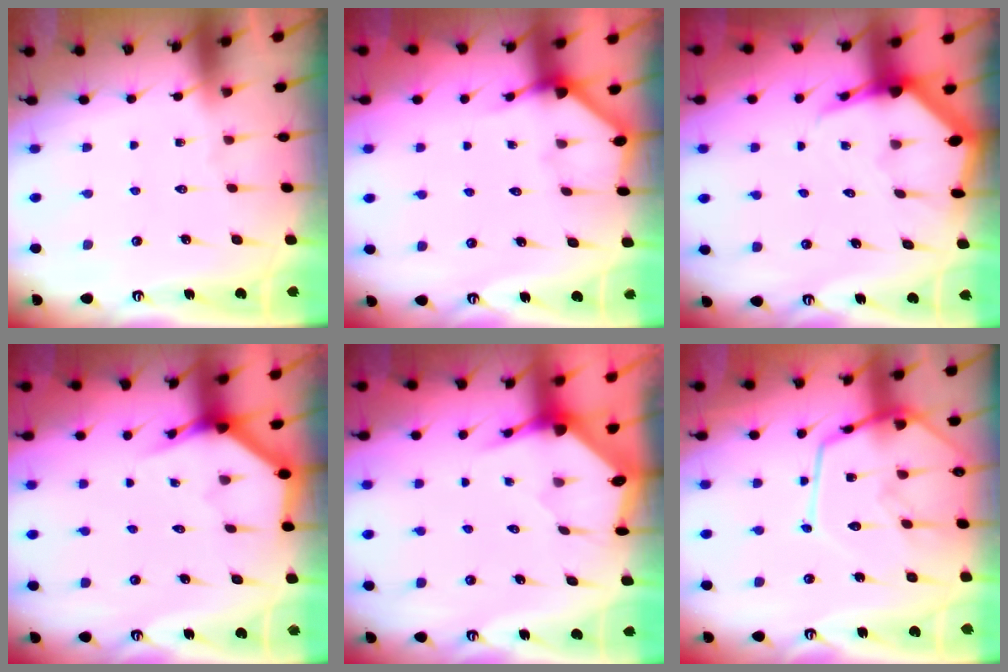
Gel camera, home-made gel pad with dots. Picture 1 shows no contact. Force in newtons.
{"total": 2.3, "press": 2.3, "slide": 0.2}
{"total": 5.2, "press": 5.1, "slide": 0.8}
{"total": 3.9, "press": 3.9, "slide": 0.3}
{"total": 3.6, "press": 3.6, "slide": 0.4}
{"total": 16.0, "press": 16.0, "slide": 1.4}